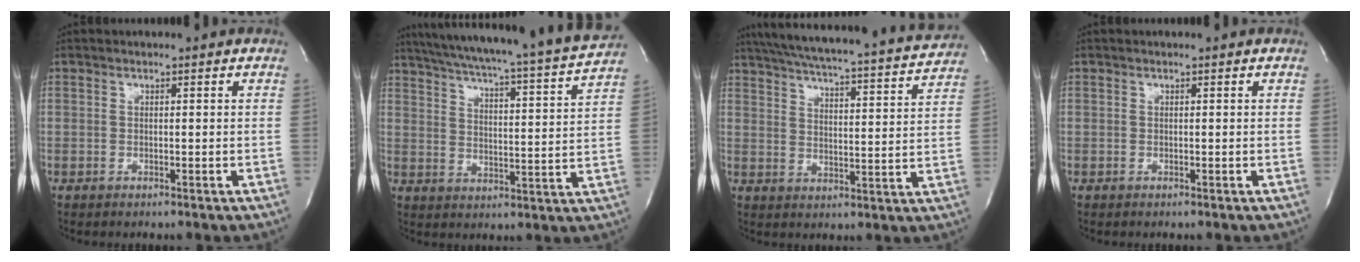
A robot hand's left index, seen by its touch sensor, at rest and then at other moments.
{"total": 22.5, "force": [20.5, -0.5, 9.1], "torque": [-0.152, -0.044, 0.274]}
{"total": 23.3, "force": [21.1, 2.0, 9.7], "torque": [-0.162, -0.018, 0.277]}
{"total": 0.0}